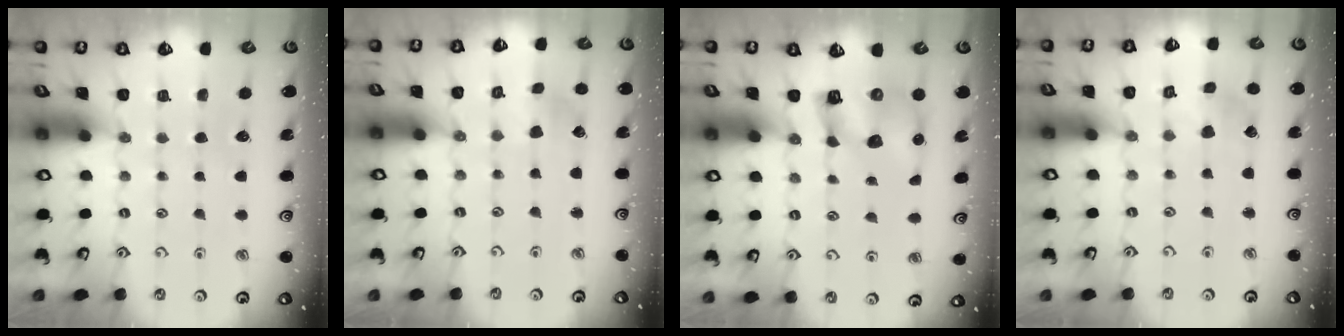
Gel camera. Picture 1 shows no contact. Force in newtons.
{"total": 1.5, "press": 1.5, "slide": 0.2}
{"total": 8.0, "press": 7.9, "slide": 1.4}
{"total": 2.4, "press": 2.4, "slide": 0.2}